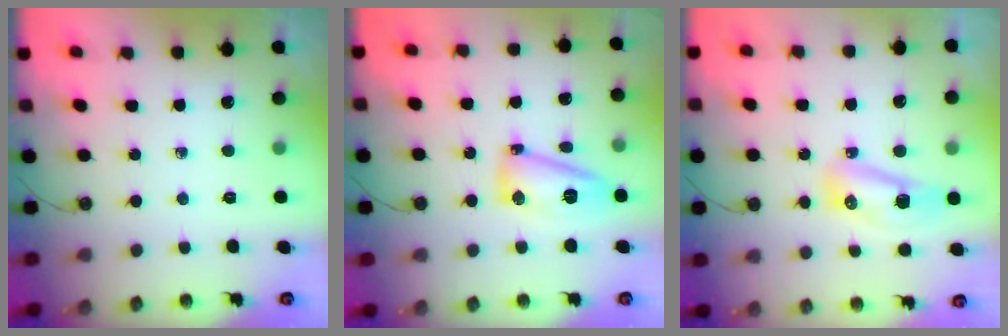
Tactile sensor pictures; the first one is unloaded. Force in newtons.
{"total": 11.4, "press": 11.1, "slide": 2.3}
{"total": 9.6, "press": 8.9, "slide": 3.6}